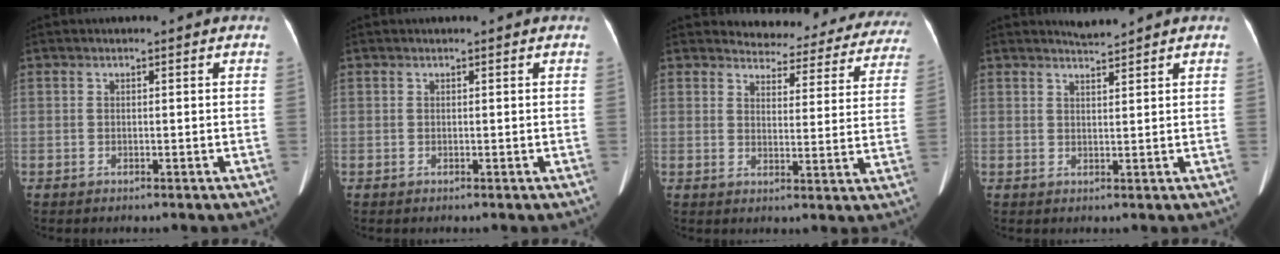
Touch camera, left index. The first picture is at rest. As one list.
[{"total": 0.0}, {"total": 18.4, "force": [17.4, 5.0, 3.2], "torque": [-0.011, -0.050, 0.177]}, {"total": 2.0, "force": [1.9, -0.5, 0.1], "torque": [-0.005, -0.003, 0.040]}]